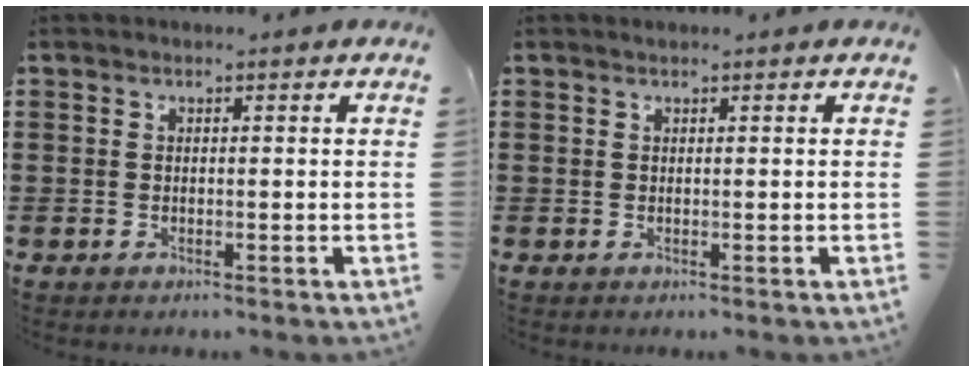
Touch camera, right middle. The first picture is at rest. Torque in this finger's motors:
{"motor_torque": [0.00, 0.00, 0.02, 0.00]}